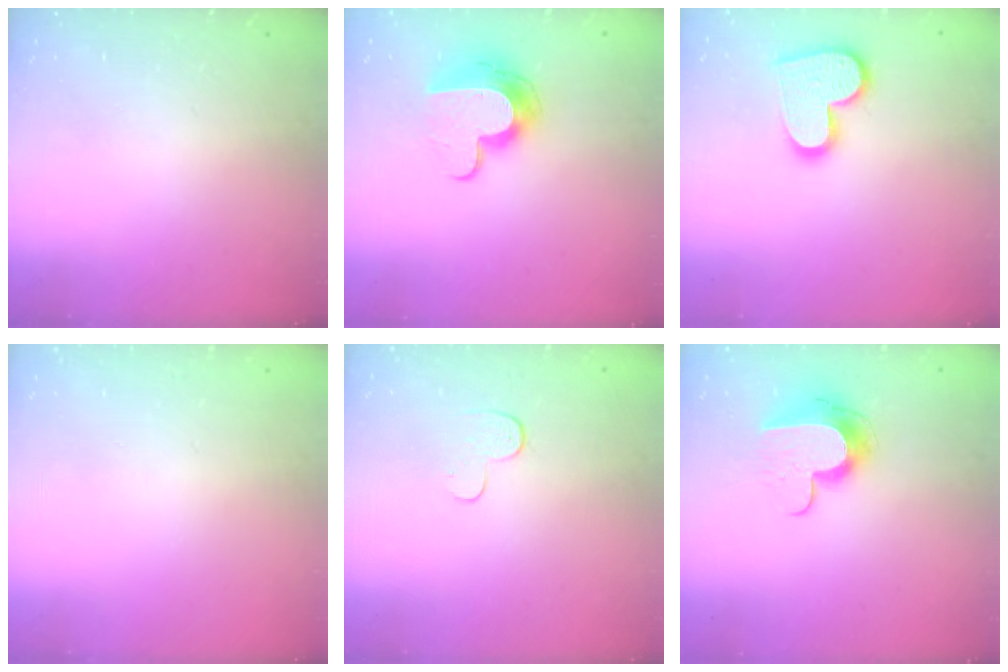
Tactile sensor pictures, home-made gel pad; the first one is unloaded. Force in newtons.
{"total": 12.2, "press": 12.2, "slide": 0.3}
{"total": 13.8, "press": 13.8, "slide": 1.1}
{"total": 0.0}
{"total": 3.9, "press": 3.8, "slide": 0.4}
{"total": 11.2, "press": 11.1, "slide": 0.7}